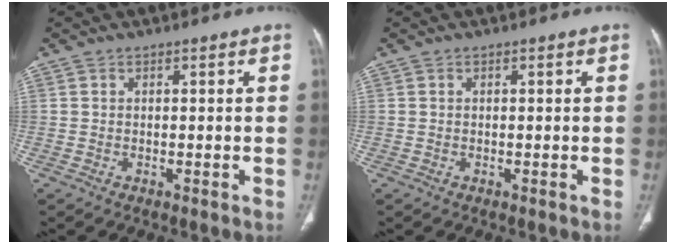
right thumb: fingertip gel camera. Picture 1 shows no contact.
{"total": 0.0}